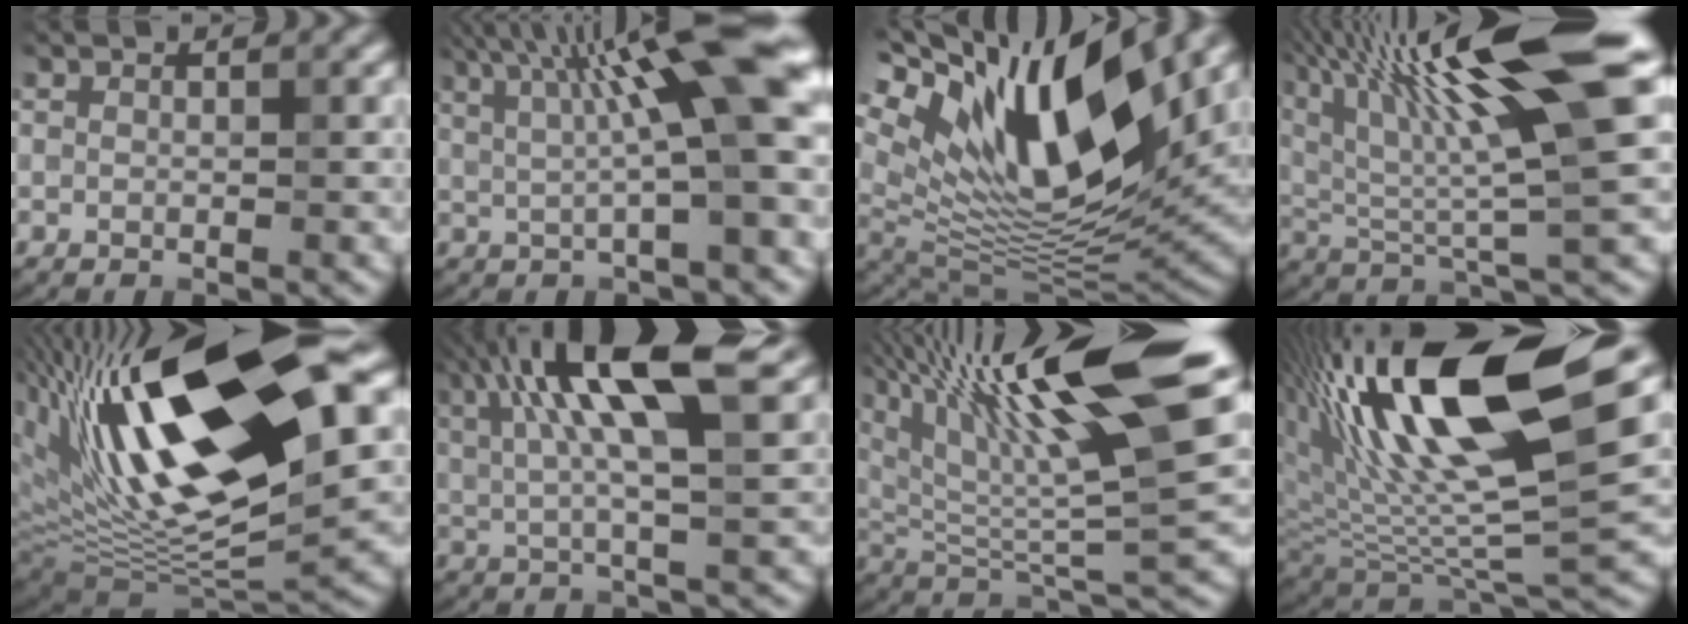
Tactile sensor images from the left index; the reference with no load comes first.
{"total": 12.5, "force": [3.7, 2.2, 11.8], "torque": [-0.160, 0.014, 0.056]}
{"total": 14.6, "force": [7.2, 5.3, 11.6], "torque": [-0.212, 0.011, 0.126]}
{"total": 14.6, "force": [6.4, 2.5, 12.9], "torque": [-0.224, 0.019, 0.108]}
{"total": 18.0, "force": [5.9, 5.9, 15.9], "torque": [-0.267, 0.005, 0.095]}
{"total": 11.8, "force": [4.4, 2.8, 10.6], "torque": [-0.189, 0.015, 0.072]}
{"total": 16.4, "force": [8.3, 3.0, 13.7], "torque": [-0.250, 0.023, 0.150]}
{"total": 17.5, "force": [7.2, 5.4, 15.0], "torque": [-0.283, 0.021, 0.120]}